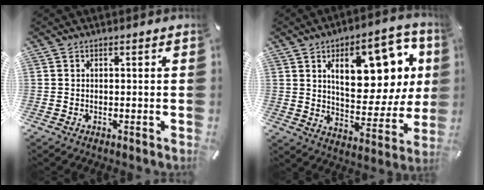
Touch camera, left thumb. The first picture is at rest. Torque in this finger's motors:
{"motor_torque": [2.10, 2.91, 1.14, 0.37, 0.43]}